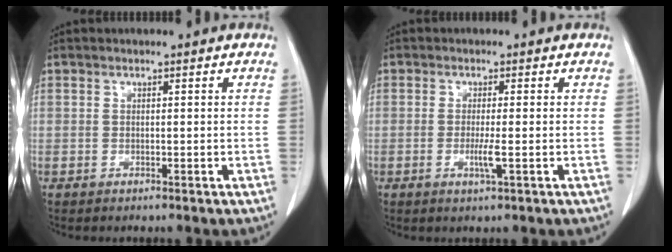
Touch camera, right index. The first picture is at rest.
{"total": 2.6, "force": [-0.6, -0.1, 2.5], "torque": [-0.050, -0.007, -0.011]}